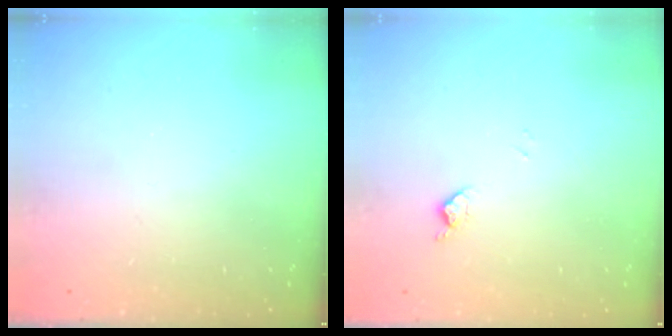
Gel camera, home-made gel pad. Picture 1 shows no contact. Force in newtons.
{"total": 7.7, "press": 7.7, "slide": 0.7}